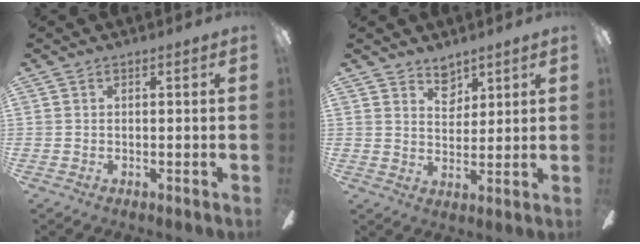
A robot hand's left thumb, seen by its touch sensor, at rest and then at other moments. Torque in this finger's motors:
{"motor_torque": [0.20, -0.15, -0.29, 0.10, -0.01]}